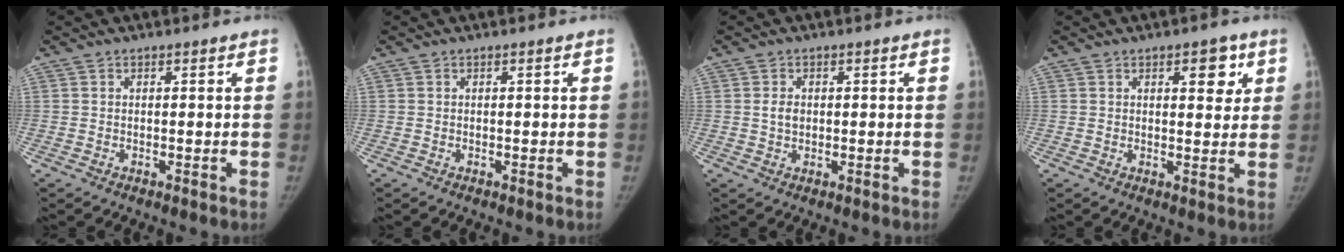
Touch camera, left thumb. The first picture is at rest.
{"total": 0.0}
{"total": 2.3, "force": [0.2, 1.7, 1.5], "torque": [-0.020, -0.001, 0.006]}
{"total": 5.2, "force": [2.4, 2.7, 3.8], "torque": [-0.023, -0.009, 0.029]}